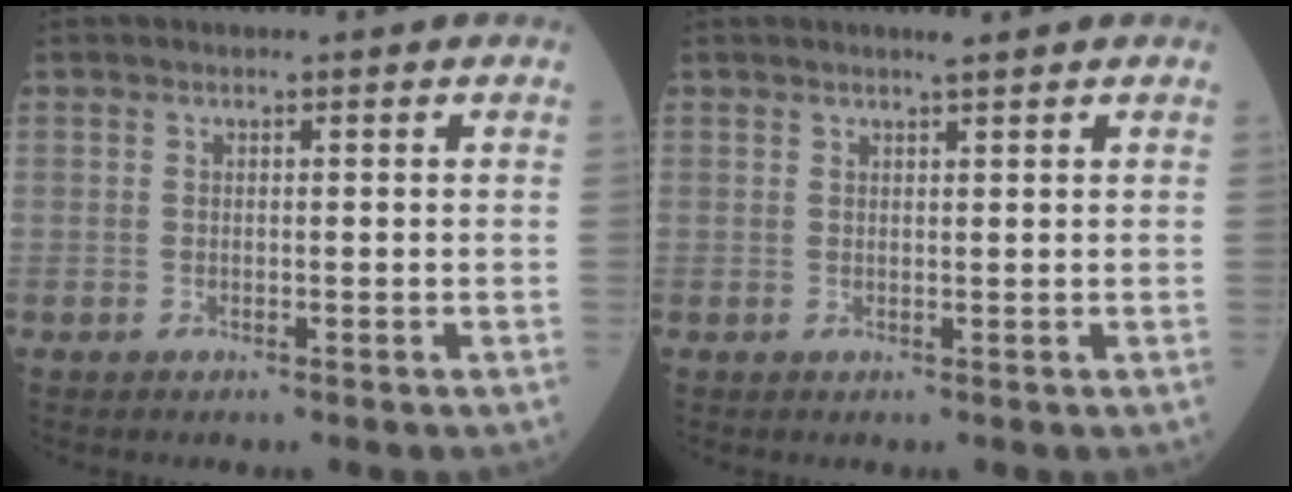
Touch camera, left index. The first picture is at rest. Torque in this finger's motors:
{"motor_torque": [-0.93, 0.07, -0.30, -0.01]}